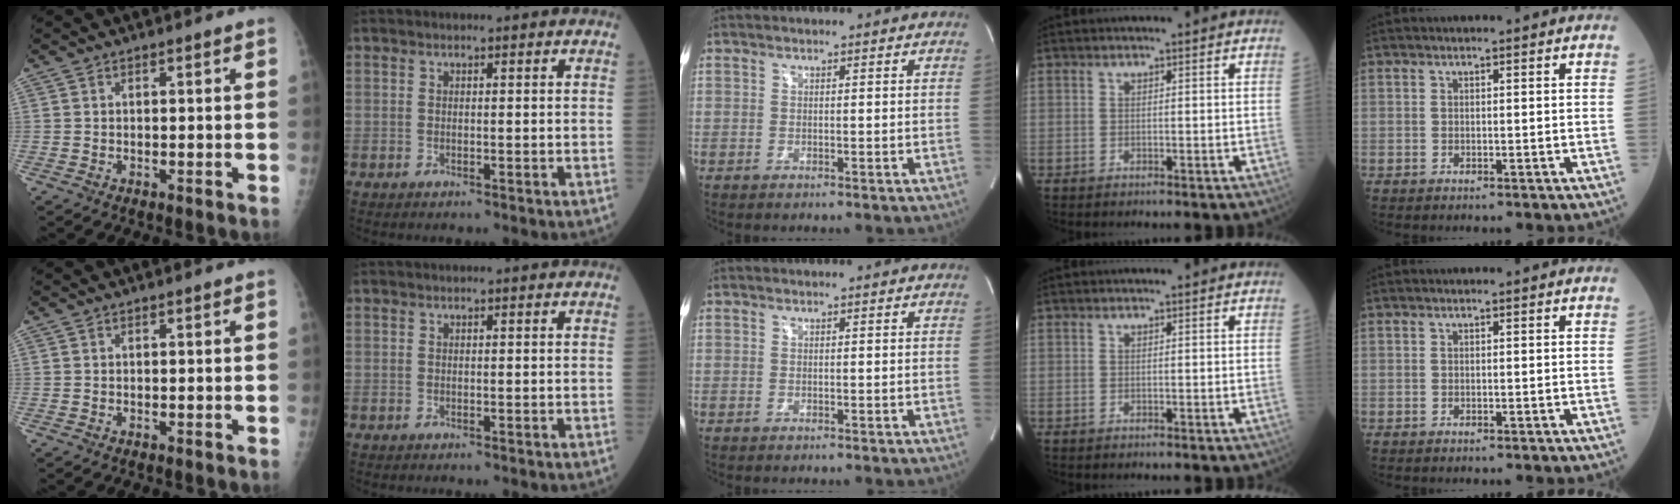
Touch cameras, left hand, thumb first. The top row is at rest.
{}